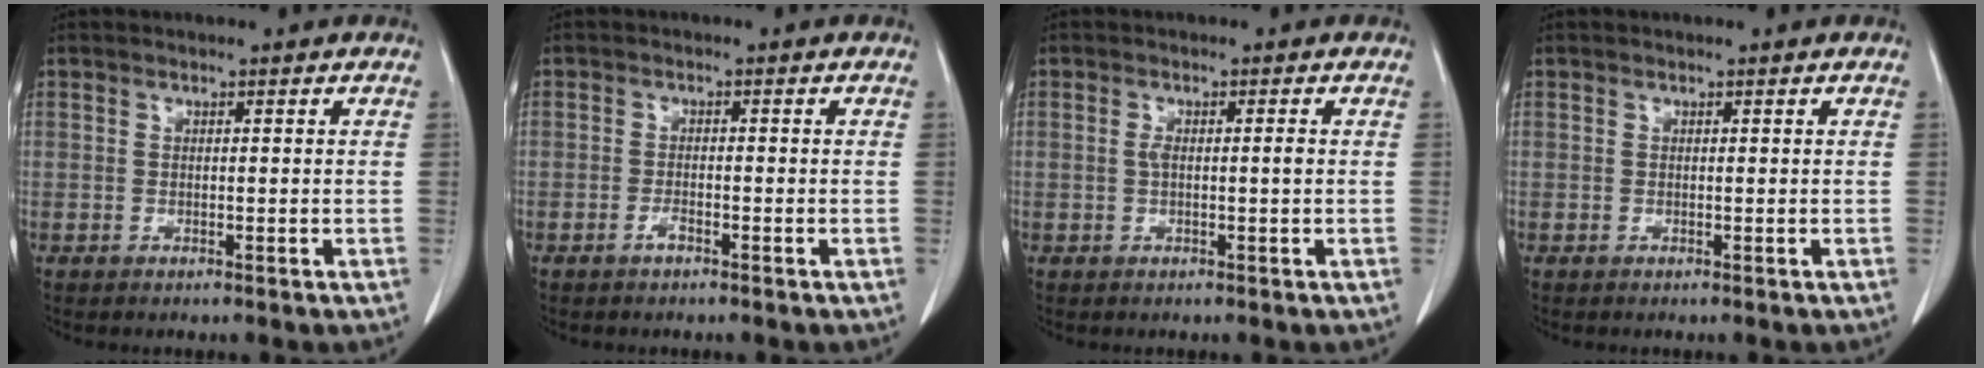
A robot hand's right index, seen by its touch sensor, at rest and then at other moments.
{"total": 1.2, "force": [-0.8, 0.3, 0.9], "torque": [-0.016, 0.001, -0.012]}
{"total": 1.9, "force": [0.0, 0.3, 1.9], "torque": [-0.038, 0.002, 0.002]}
{"total": 0.0}